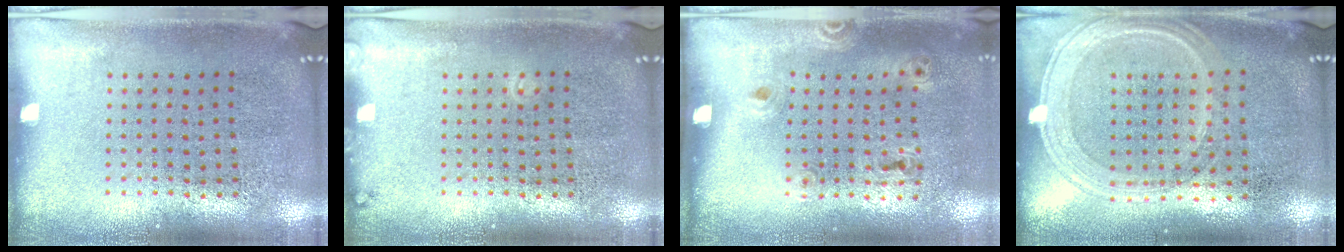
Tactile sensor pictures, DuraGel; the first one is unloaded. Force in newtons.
{"total": 0.7, "press": 0.7, "slide": 0.1}
{"total": 1.3, "press": 0.8, "slide": 0.9}
{"total": 1.2, "press": 1.1, "slide": 0.4}